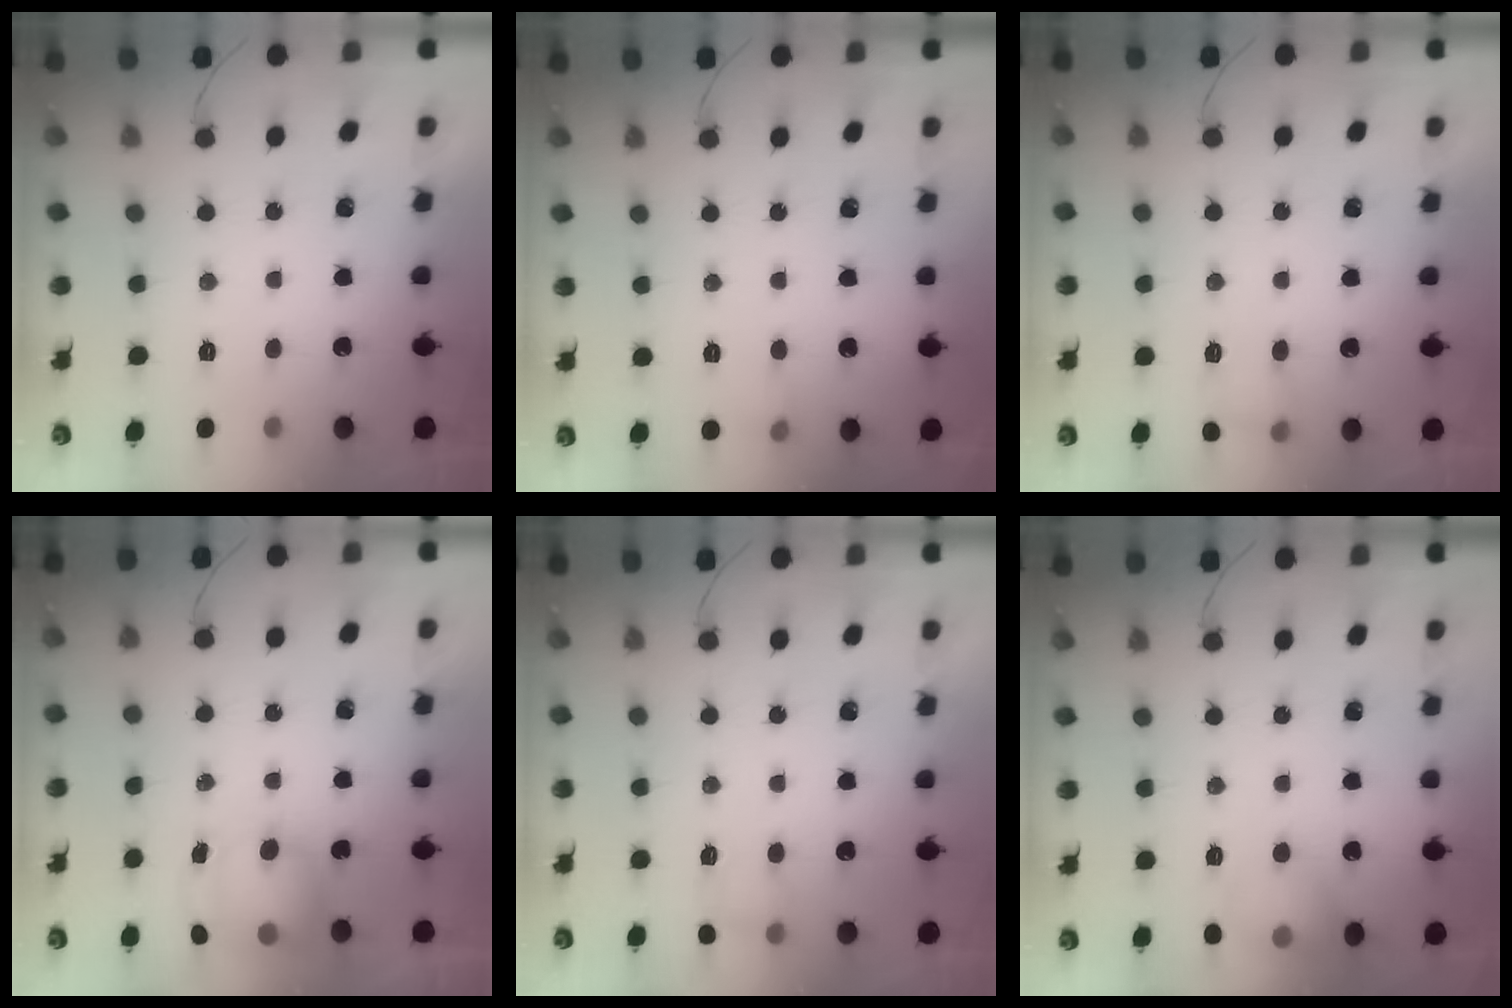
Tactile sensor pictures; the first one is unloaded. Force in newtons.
{"total": 5.2, "press": 3.9, "slide": 3.4}
{"total": 3.9, "press": 3.7, "slide": 1.3}
{"total": 7.0, "press": 6.9, "slide": 1.3}
{"total": 3.8, "press": 3.6, "slide": 1.1}
{"total": 8.1, "press": 8.0, "slide": 1.5}